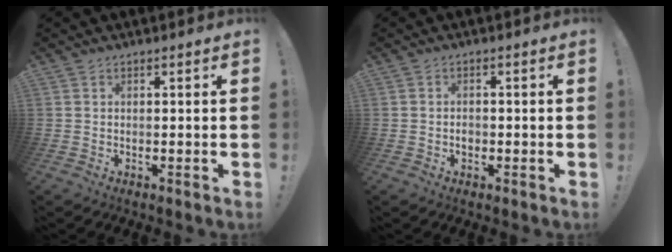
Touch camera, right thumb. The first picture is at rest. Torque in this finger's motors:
{"motor_torque": [0.08, 0.04, 0.22, -0.12, 0.00]}